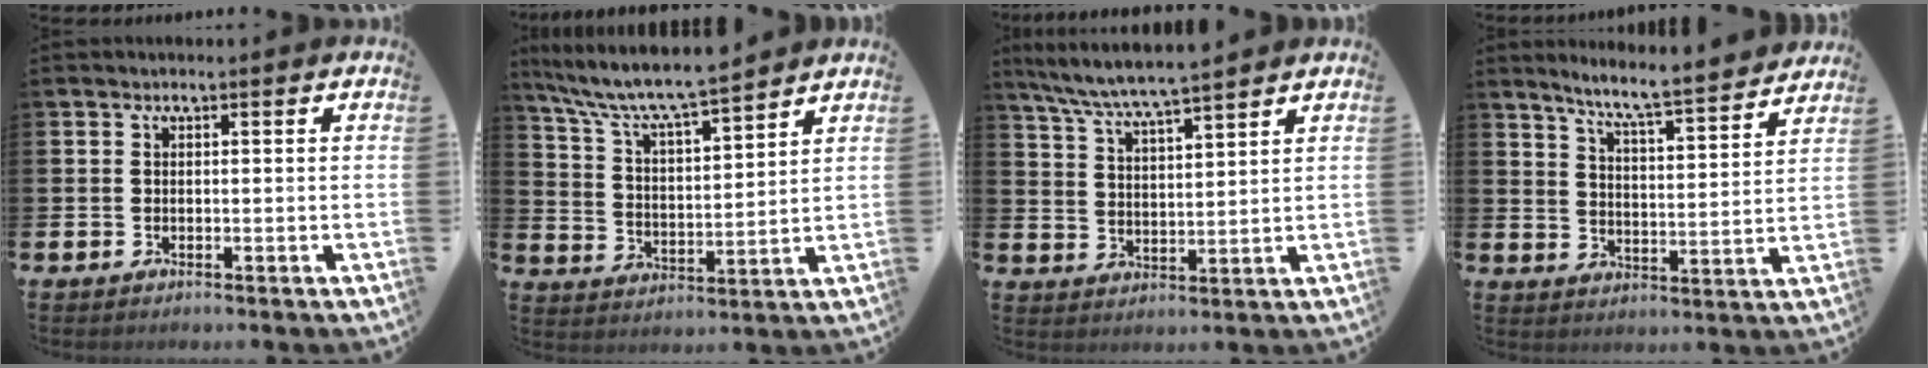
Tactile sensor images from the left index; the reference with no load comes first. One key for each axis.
{"total": 8.0, "fx": 7.6, "fy": 0.7, "fz": 2.6, "tx": -0.088, "ty": -0.050, "tz": 0.131}
{"total": 6.4, "fx": 6.2, "fy": -0.2, "fz": 1.7, "tx": -0.060, "ty": -0.033, "tz": 0.110}
{"total": 7.2, "fx": 6.8, "fy": -0.2, "fz": 2.4, "tx": -0.065, "ty": -0.055, "tz": 0.112}